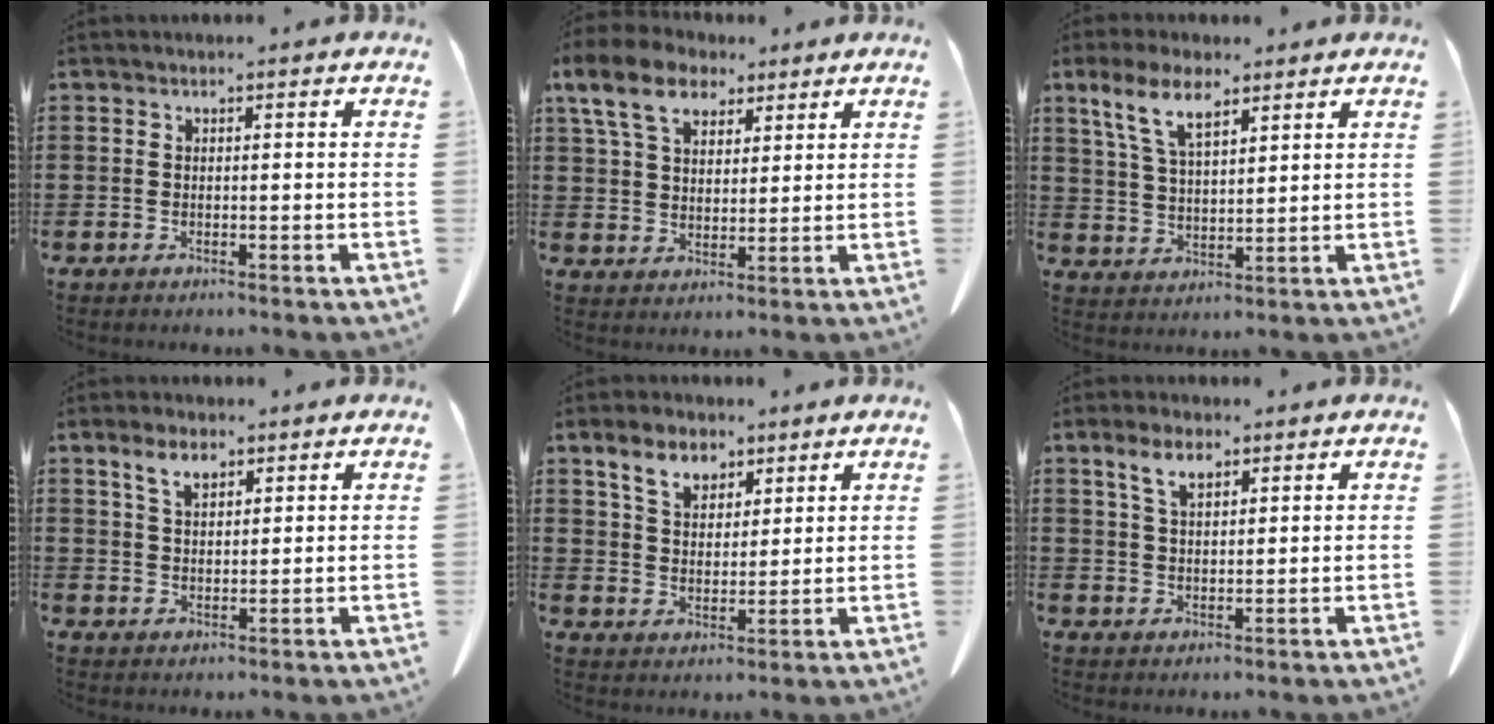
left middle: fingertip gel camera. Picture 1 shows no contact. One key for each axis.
{"total": 9.3, "fx": 6.0, "fy": 5.1, "fz": 4.9, "tx": -0.128, "ty": 0.001, "tz": 0.111}
{"total": 7.8, "fx": 5.0, "fy": 3.1, "fz": 5.1, "tx": -0.114, "ty": 0.004, "tz": 0.091}
{"total": 4.5, "fx": 2.8, "fy": 2.0, "fz": 2.8, "tx": -0.063, "ty": 0.007, "tz": 0.051}
{"total": 6.4, "fx": 4.5, "fy": 3.7, "fz": 2.7, "tx": -0.064, "ty": 0.004, "tz": 0.083}
{"total": 4.9, "fx": 2.9, "fy": 2.0, "fz": 3.4, "tx": -0.074, "ty": 0.008, "tz": 0.053}